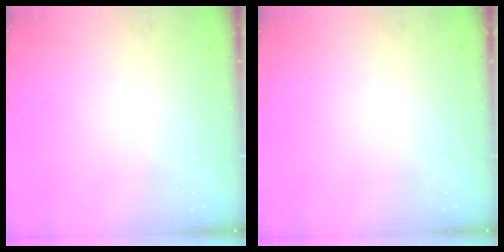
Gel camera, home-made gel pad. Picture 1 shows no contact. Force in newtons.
{"total": 0.0}